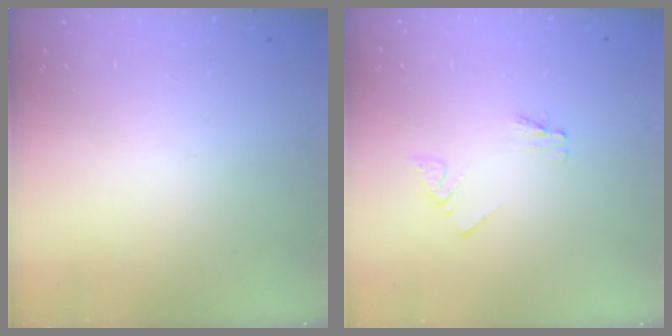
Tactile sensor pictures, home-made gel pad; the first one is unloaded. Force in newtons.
{"total": 1.6, "press": 1.6, "slide": 0.2}